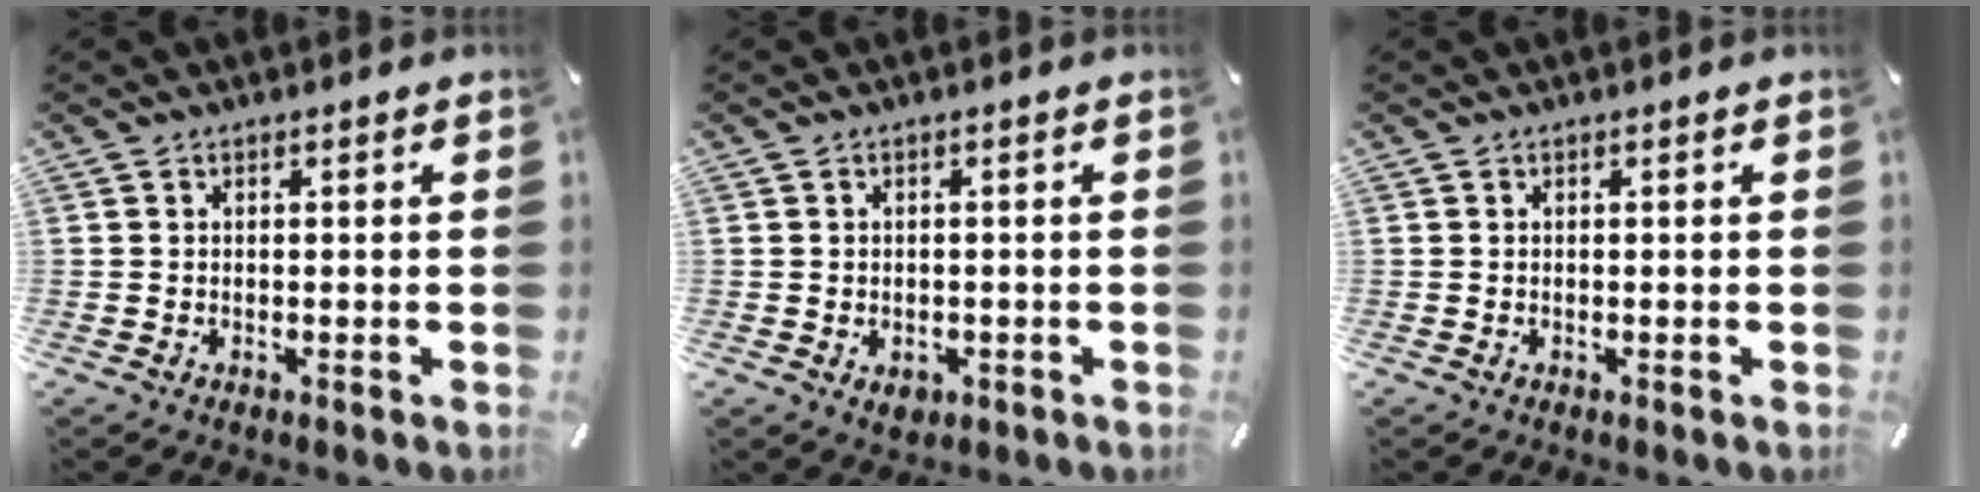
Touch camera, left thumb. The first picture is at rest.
{"total": 2.5, "force": [-1.0, 1.8, 1.4], "torque": [-0.025, 0.002, -0.016]}
{"total": 0.0}